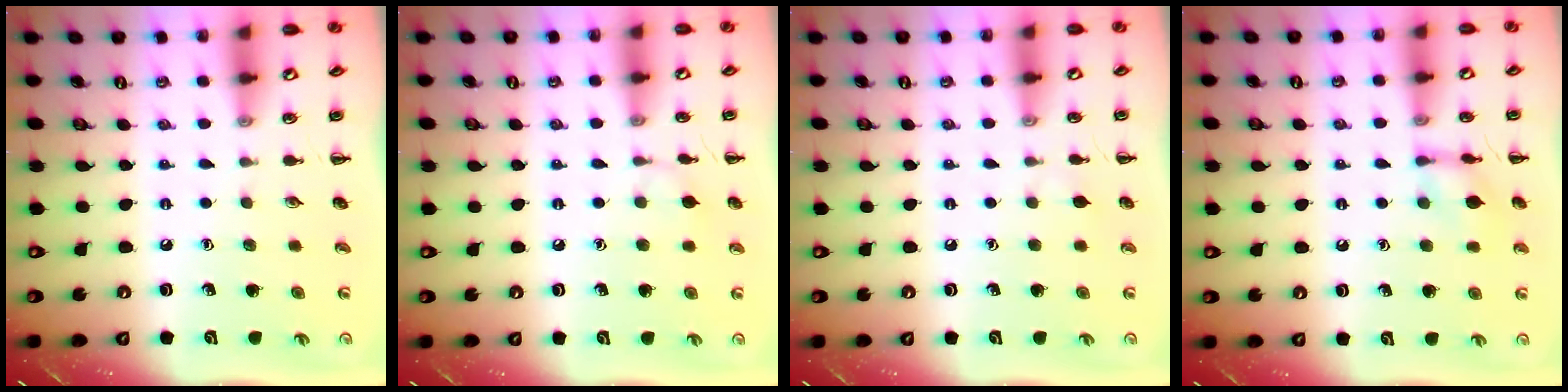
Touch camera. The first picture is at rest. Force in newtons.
{"total": 5.2, "press": 4.8, "slide": 1.9}
{"total": 2.8, "press": 2.6, "slide": 0.8}
{"total": 9.2, "press": 9.1, "slide": 0.7}